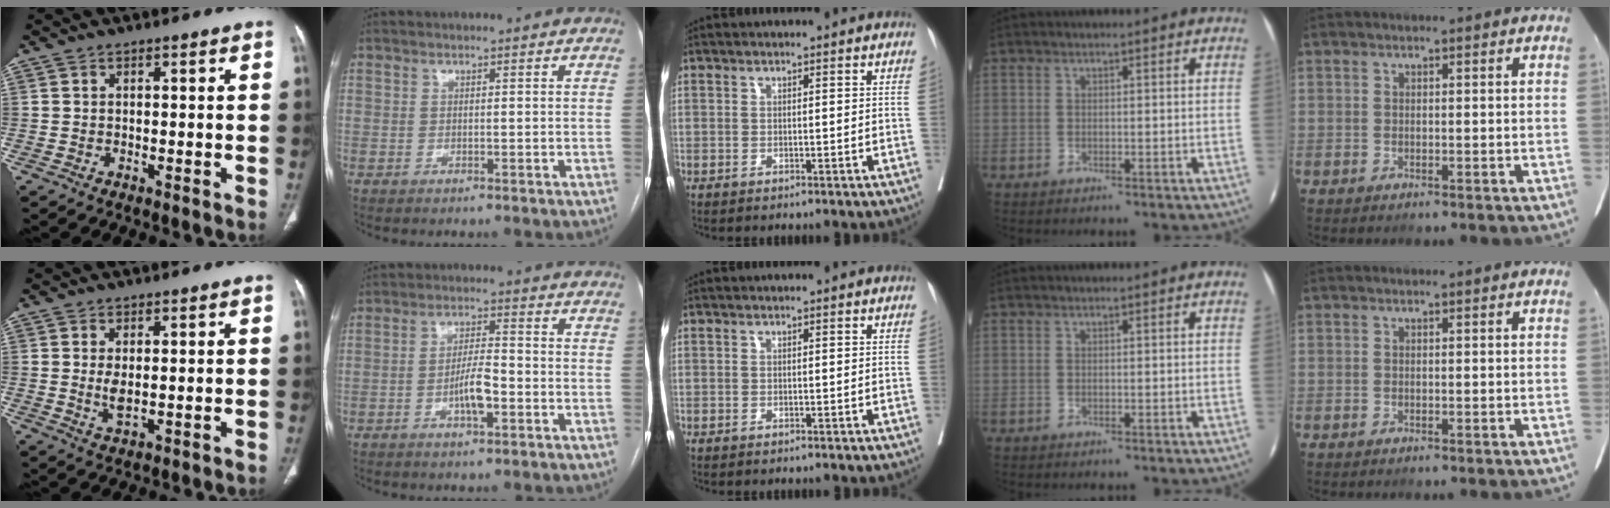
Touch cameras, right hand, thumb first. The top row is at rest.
{"thumb": {"total": 2.8, "force": [0.3, 1.2, 2.5], "torque": [-0.052, -0.010, 0.014]}, "index": {"total": 5.4, "force": [-1.9, 1.2, 4.9], "torque": [-0.095, 0.005, -0.034]}}